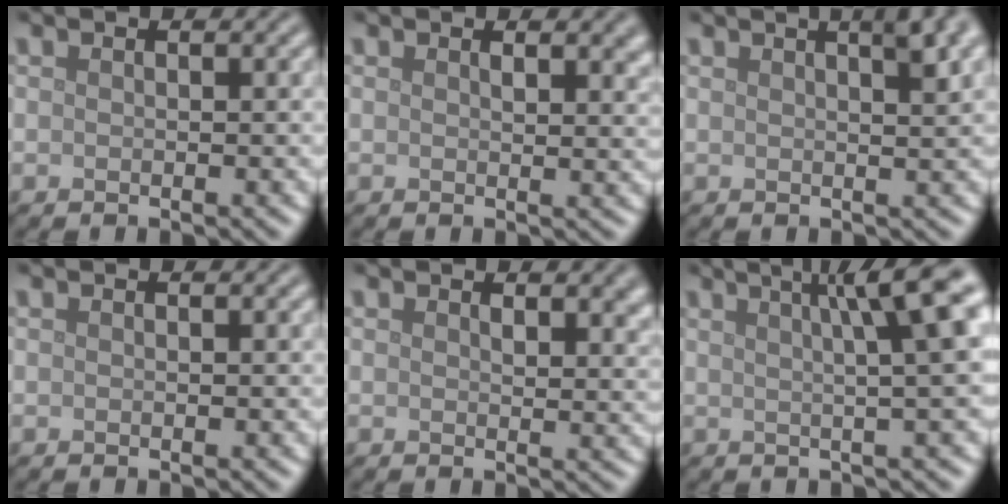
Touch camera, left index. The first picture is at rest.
{"total": 1.9, "force": [1.0, 0.7, 1.4], "torque": [-0.015, -0.002, 0.019]}
{"total": 5.0, "force": [2.6, 1.7, 3.9], "torque": [-0.026, 0.025, 0.012]}
{"total": 0.0}
{"total": 2.4, "force": [1.3, 1.0, 1.7], "torque": [-0.020, -0.003, 0.023]}
{"total": 9.0, "force": [3.3, 2.4, 8.0], "torque": [-0.056, 0.046, 0.019]}